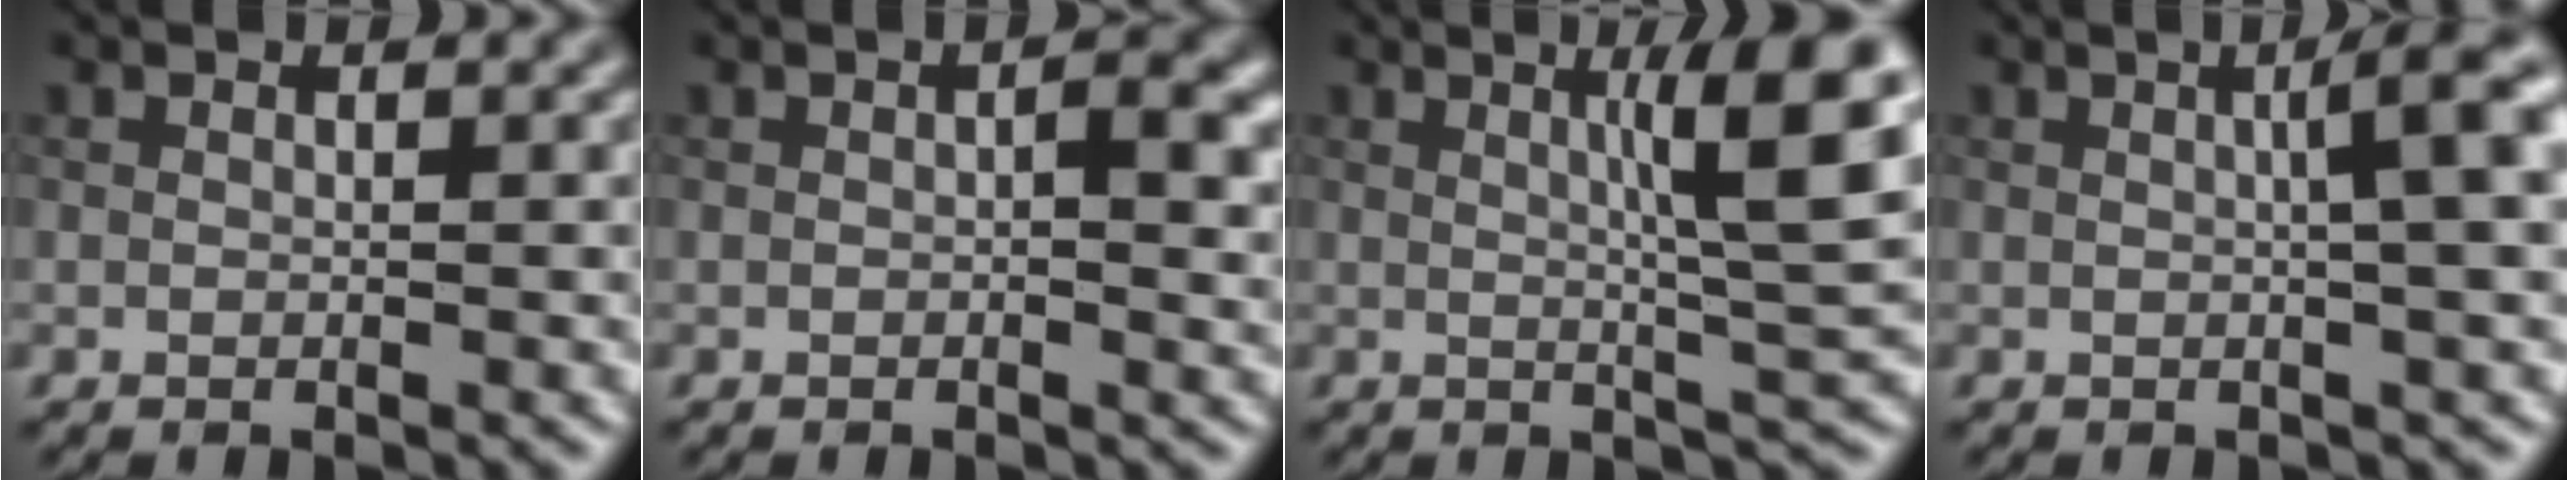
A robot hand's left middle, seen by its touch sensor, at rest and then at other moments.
{"total": 2.7, "force": [0.2, 0.9, 2.5], "torque": [-0.033, -0.002, 0.001]}
{"total": 7.6, "force": [1.9, 1.0, 7.3], "torque": [-0.097, 0.006, 0.031]}
{"total": 6.0, "force": [1.0, 1.5, 5.8], "torque": [-0.054, 0.021, 0.012]}